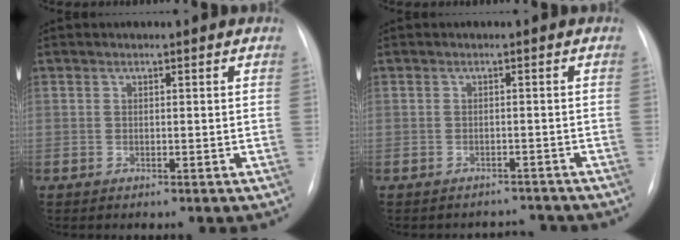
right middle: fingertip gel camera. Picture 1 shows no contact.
{"total": 3.5, "force": [-3.2, 0.9, -0.9], "torque": [0.015, 0.006, -0.043]}